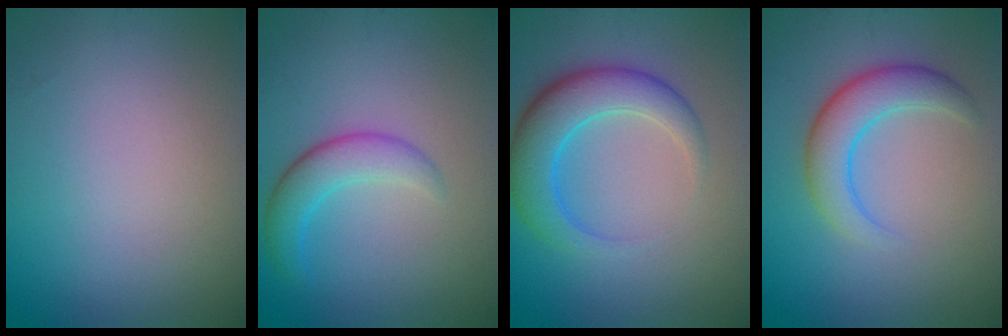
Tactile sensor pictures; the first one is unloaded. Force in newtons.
{"total": 3.0, "press": 3.0, "slide": 0.2}
{"total": 5.6, "press": 5.6, "slide": 0.1}
{"total": 4.2, "press": 4.2, "slide": 0.1}